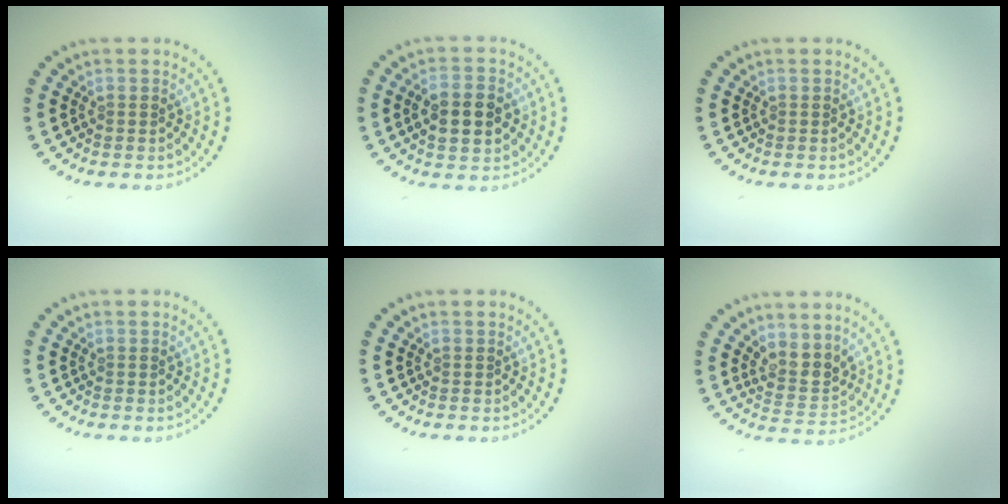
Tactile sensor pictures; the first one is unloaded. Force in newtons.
{"total": 4.5, "press": 4.5, "slide": 0.1}
{"total": 0.0}
{"total": 0.0}
{"total": 0.0}
{"total": 2.9, "press": 2.3, "slide": 1.8}